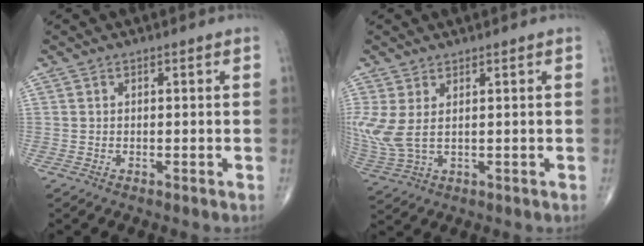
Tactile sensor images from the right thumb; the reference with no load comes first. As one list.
[{"total": 7.1, "force": [1.2, 3.6, 6.0], "torque": [-0.165, -0.001, 0.038]}]